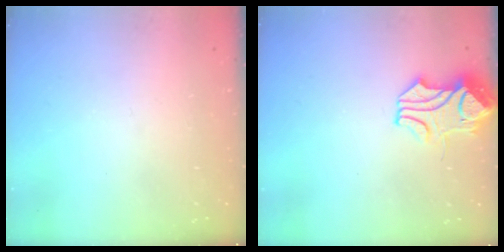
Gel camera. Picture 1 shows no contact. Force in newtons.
{"total": 1.6, "press": 1.5, "slide": 0.5}